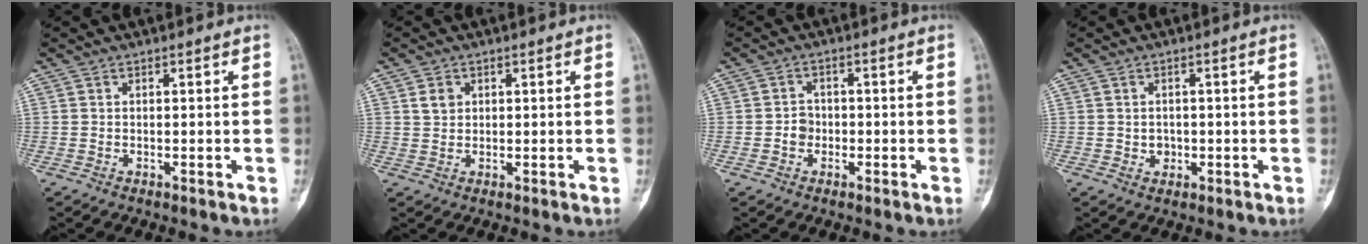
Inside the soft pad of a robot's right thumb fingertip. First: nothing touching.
{"total": 2.6, "force": [1.1, 2.1, 1.2], "torque": [-0.011, -0.003, 0.022]}
{"total": 2.6, "force": [-0.7, 2.3, 1.0], "torque": [0.004, 0.012, -0.019]}
{"total": 2.1, "force": [-0.2, 1.9, 0.9], "torque": [-0.001, 0.004, 0.001]}